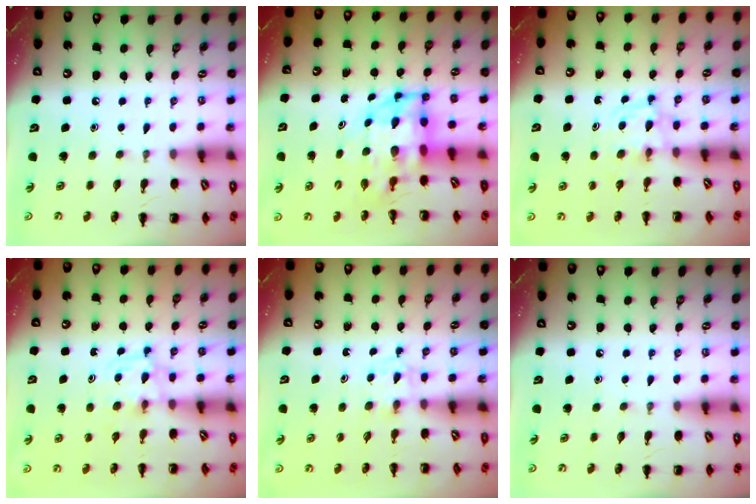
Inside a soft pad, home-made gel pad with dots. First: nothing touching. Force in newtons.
{"total": 5.5, "press": 5.3, "slide": 1.6}
{"total": 2.9, "press": 2.6, "slide": 1.2}
{"total": 2.9, "press": 2.6, "slide": 1.2}
{"total": 2.4, "press": 2.1, "slide": 1.1}
{"total": 0.0}